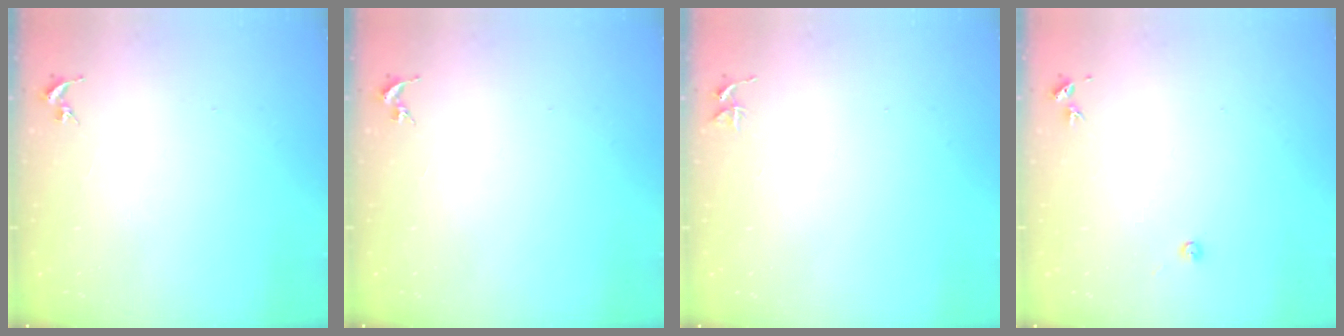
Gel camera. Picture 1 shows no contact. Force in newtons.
{"total": 0.0}
{"total": 3.7, "press": 3.7, "slide": 0.3}
{"total": 4.1, "press": 4.1, "slide": 0.4}